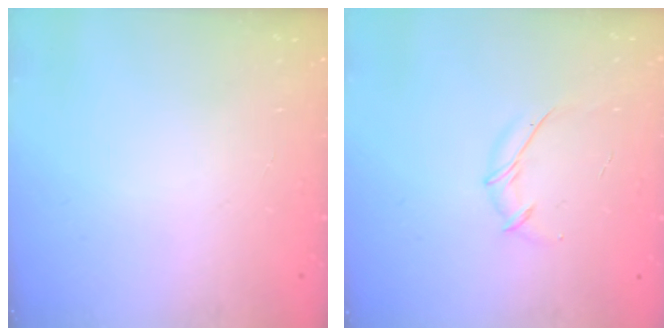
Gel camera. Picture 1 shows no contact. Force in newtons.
{"total": 6.1, "press": 6.0, "slide": 1.1}